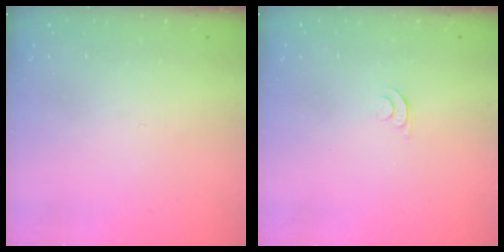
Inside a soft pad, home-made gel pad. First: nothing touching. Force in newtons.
{"total": 4.8, "press": 4.7, "slide": 0.6}